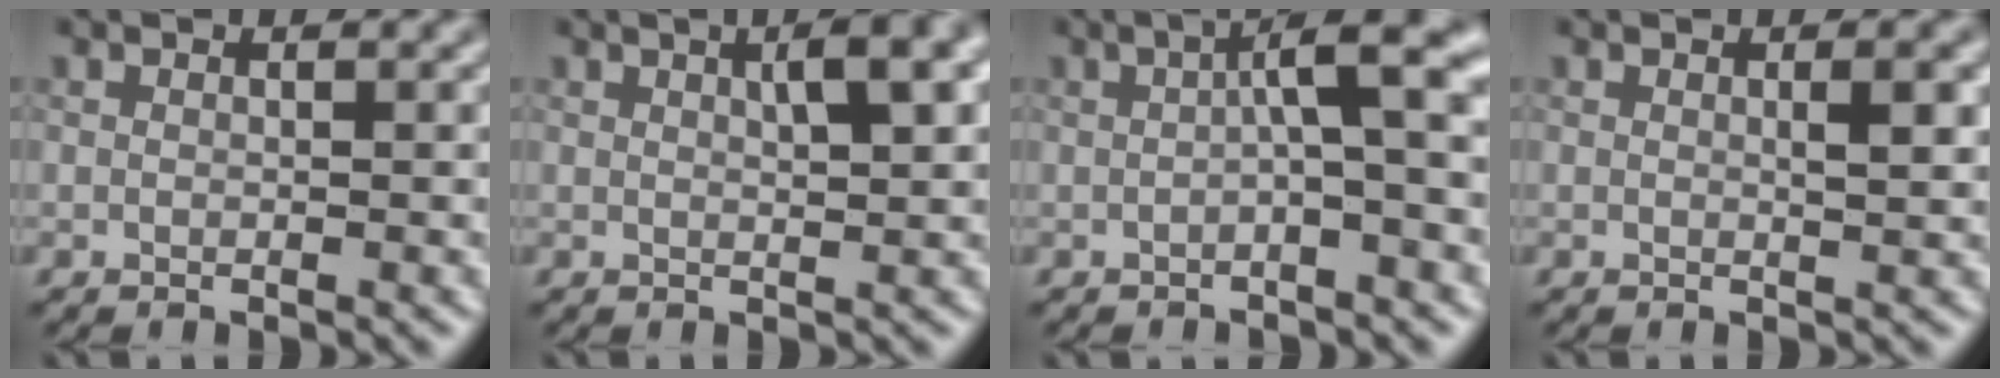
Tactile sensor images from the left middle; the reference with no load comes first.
{"total": 4.1, "force": [1.6, 1.0, 3.7], "torque": [-0.049, 0.009, 0.021]}
{"total": 4.7, "force": [0.1, 0.7, 4.7], "torque": [-0.075, 0.018, -0.006]}
{"total": 1.7, "force": [0.4, 0.3, 1.6], "torque": [-0.023, 0.001, 0.004]}